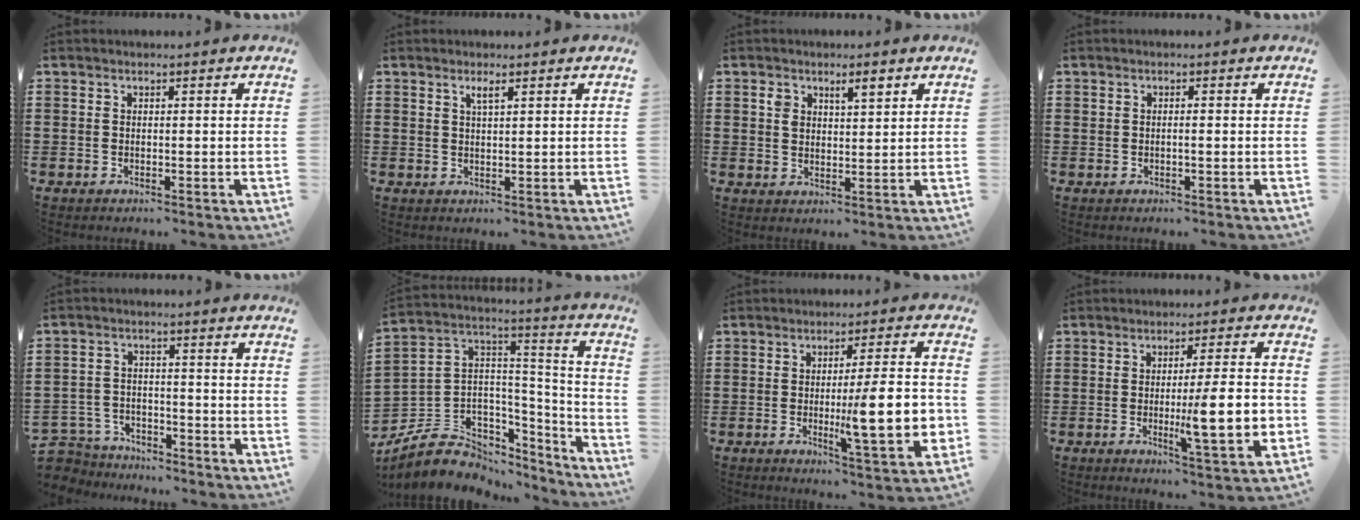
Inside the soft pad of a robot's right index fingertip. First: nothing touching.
{"total": 1.5, "force": [0.8, 0.3, 1.3], "torque": [-0.026, 0.001, 0.013]}
{"total": 3.3, "force": [1.9, 1.5, 2.3], "torque": [-0.043, 0.003, 0.031]}
{"total": 0.8, "force": [-0.1, 0.1, 0.8], "torque": [-0.014, -0.004, -0.001]}
{"total": 4.1, "force": [-3.8, 1.3, 0.0], "torque": [-0.022, 0.000, -0.085]}
{"total": 7.9, "force": [-4.7, 6.2, 1.4], "torque": [-0.059, -0.004, -0.083]}
{"total": 12.8, "force": [-1.4, 2.4, 12.5], "torque": [-0.188, -0.011, -0.025]}
{"total": 10.9, "force": [-1.6, 1.8, 10.7], "torque": [-0.166, -0.011, -0.027]}